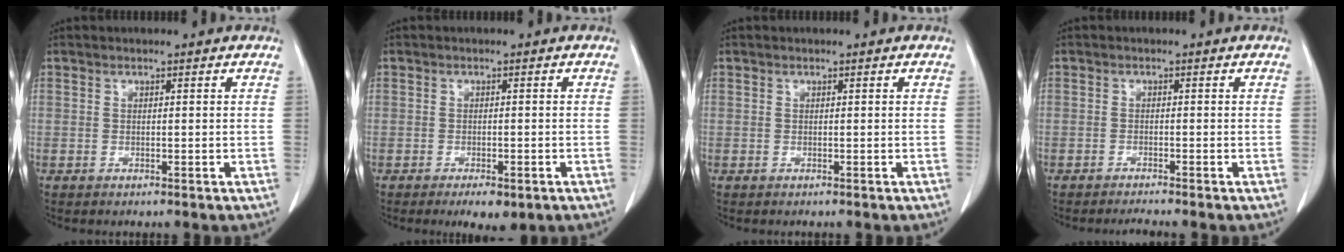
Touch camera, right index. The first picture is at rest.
{"total": 3.8, "force": [-2.2, 1.7, 2.5], "torque": [-0.032, -0.004, -0.024]}
{"total": 0.0}
{"total": 1.8, "force": [-1.7, -0.5, 0.4], "torque": [-0.007, -0.005, -0.029]}